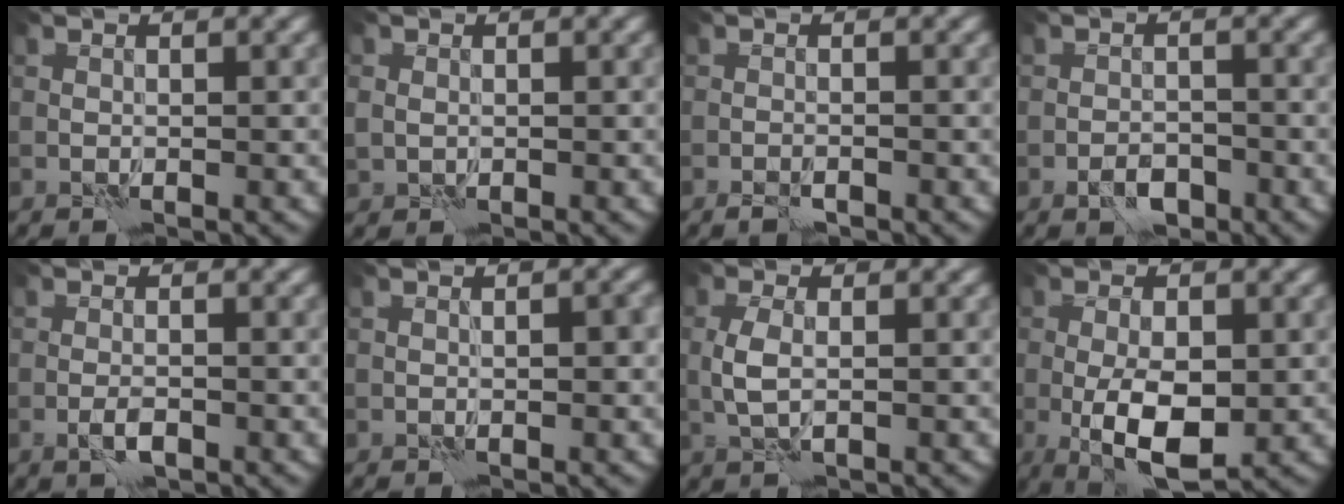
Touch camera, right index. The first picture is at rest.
{"total": 1.2, "force": [0.1, 1.1, 0.5], "torque": [-0.009, -0.007, 0.003]}
{"total": 1.1, "force": [-0.8, 0.2, 0.7], "torque": [-0.016, -0.001, -0.017]}
{"total": 2.0, "force": [-1.2, 1.1, 1.2], "torque": [-0.017, 0.004, -0.021]}
{"total": 1.4, "force": [-0.6, 0.4, 1.3], "torque": [-0.026, -0.001, -0.012]}
{"total": 1.2, "force": [-0.1, 0.4, 1.1], "torque": [-0.016, 0.002, 0.000]}
{"total": 2.2, "force": [0.1, 0.8, 2.0], "torque": [-0.047, 0.000, 0.000]}
{"total": 6.7, "force": [-1.3, 2.8, 6.0], "torque": [-0.114, -0.009, -0.019]}